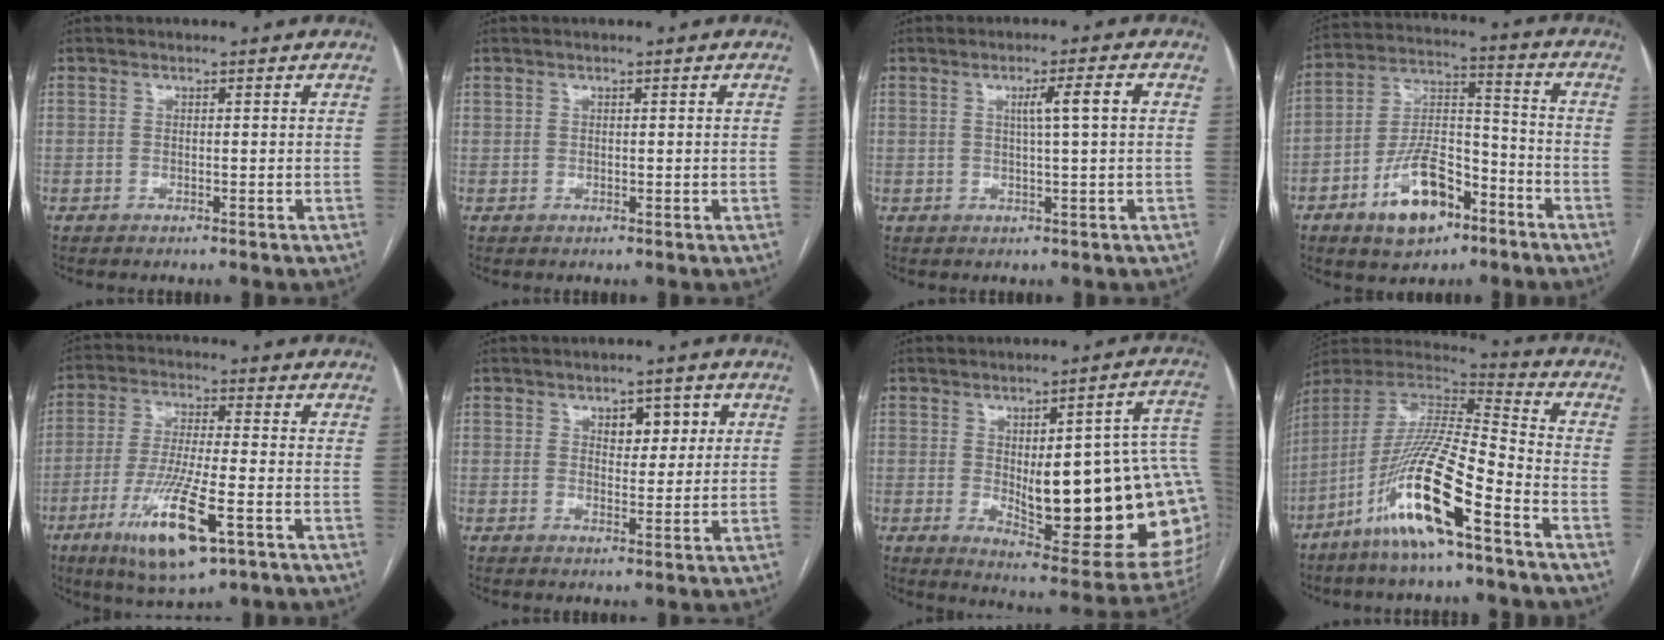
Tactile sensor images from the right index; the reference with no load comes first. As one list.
[{"total": 0.6, "force": [0.4, 0.4, 0.2], "torque": [-0.001, 0.002, 0.009]}, {"total": 4.2, "force": [0.9, -0.3, 4.1], "torque": [-0.066, 0.006, 0.016]}, {"total": 13.2, "force": [-7.3, 6.2, 9.0], "torque": [-0.169, 0.015, -0.122]}, {"total": 13.2, "force": [-5.9, 2.0, 11.6], "torque": [-0.224, -0.026, -0.099]}, {"total": 4.8, "force": [1.9, 2.6, 3.6], "torque": [-0.043, 0.008, 0.029]}, {"total": 26.9, "force": [-0.4, 6.6, 26.0], "torque": [-0.261, 0.013, 0.015]}, {"total": 18.1, "force": [-9.5, 1.7, 15.3], "torque": [-0.321, -0.028, -0.180]}]